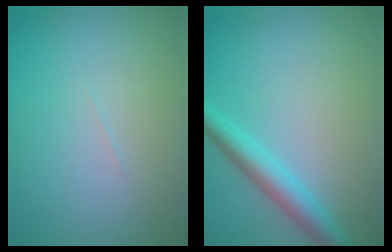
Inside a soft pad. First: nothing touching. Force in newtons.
{"total": 3.4, "press": 3.4, "slide": 0.1}